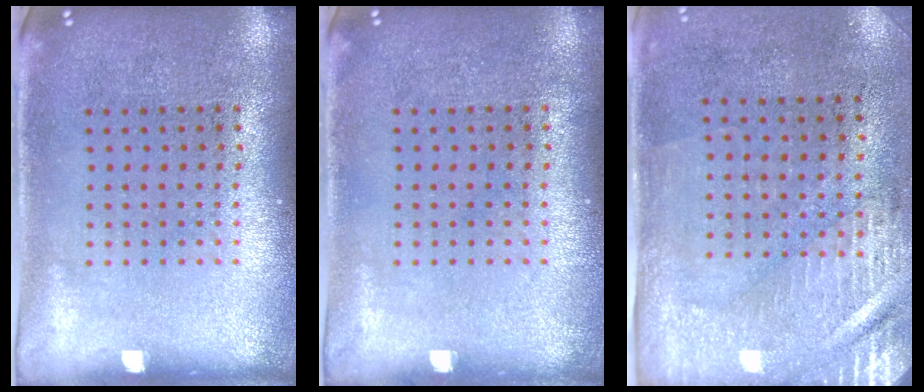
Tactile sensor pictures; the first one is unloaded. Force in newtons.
{"total": 0.0}
{"total": 2.9, "press": 2.5, "slide": 1.5}